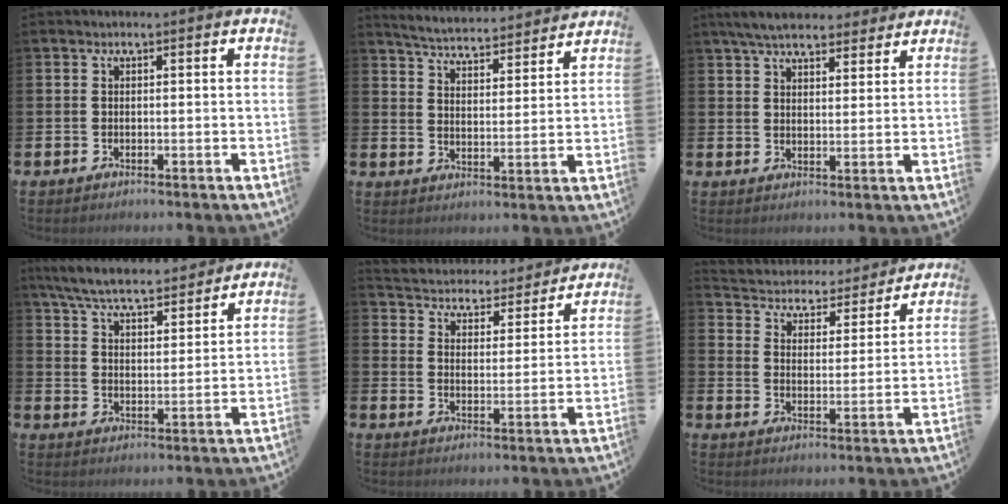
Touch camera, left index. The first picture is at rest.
{"total": 5.0, "force": [5.0, 0.4, 0.3], "torque": [-0.034, -0.041, 0.086]}
{"total": 6.2, "force": [5.8, 1.6, 1.7], "torque": [-0.043, -0.020, 0.104]}
{"total": 7.0, "force": [6.6, 0.9, 2.0], "torque": [-0.071, -0.042, 0.117]}
{"total": 4.4, "force": [4.3, 1.1, 0.1], "torque": [-0.026, -0.044, 0.068]}
{"total": 4.2, "force": [4.0, 1.4, 0.3], "torque": [-0.036, -0.037, 0.063]}